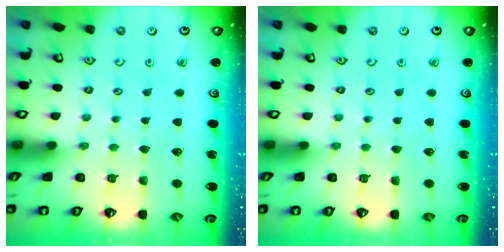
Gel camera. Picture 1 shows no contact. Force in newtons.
{"total": 0.0}